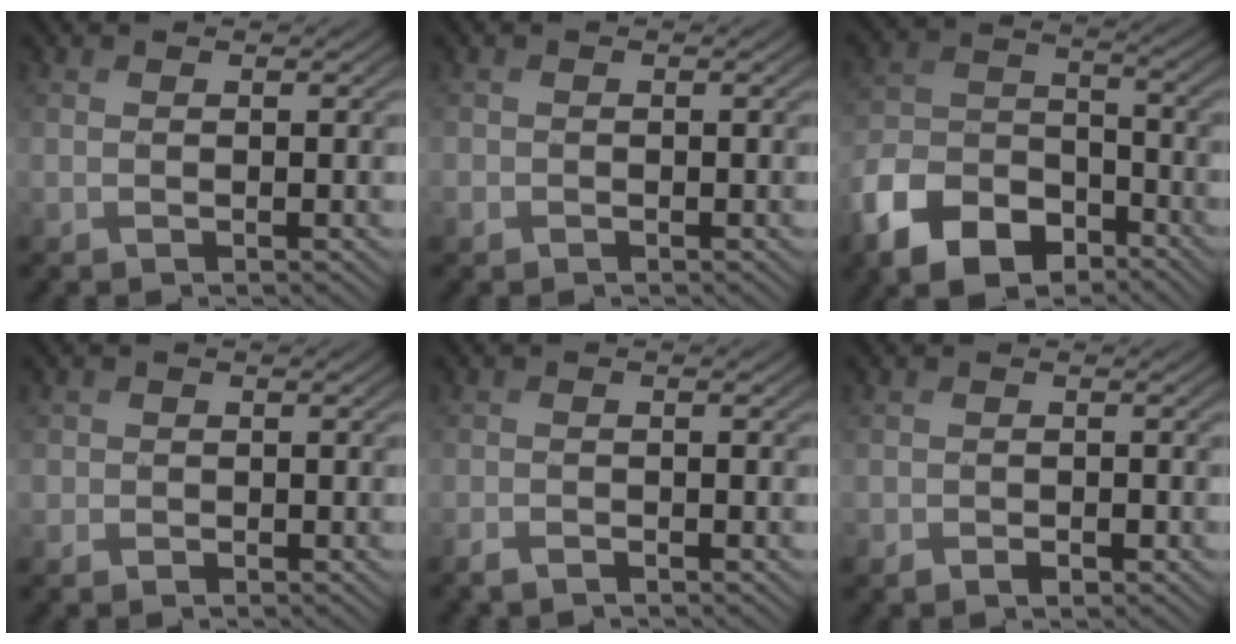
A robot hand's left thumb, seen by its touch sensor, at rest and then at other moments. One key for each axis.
{"total": 0.9, "fx": -0.4, "fy": 0.8, "fz": 0.0, "tx": 0.001, "ty": -0.005, "tz": -0.014}
{"total": 11.9, "fx": -7.9, "fy": 6.5, "fz": 6.1, "tx": -0.142, "ty": -0.016, "tz": -0.167}
{"total": 1.3, "fx": -0.3, "fy": 1.3, "fz": 0.1, "tx": 0.008, "ty": -0.003, "tz": -0.011}
{"total": 1.9, "fx": -1.7, "fy": 0.3, "fz": 0.9, "tx": -0.021, "ty": -0.005, "tz": -0.033}
{"total": 1.6, "fx": -1.0, "fy": 1.0, "fz": 0.9, "tx": -0.016, "ty": -0.003, "tz": -0.018}